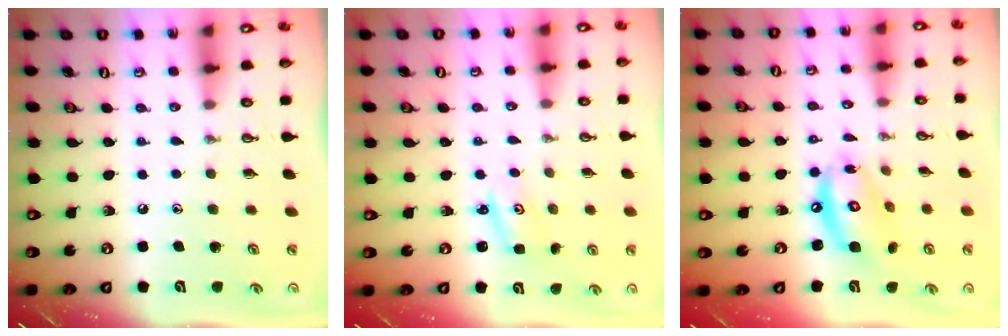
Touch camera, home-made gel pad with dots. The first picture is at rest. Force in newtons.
{"total": 2.1, "press": 2.1, "slide": 0.2}
{"total": 12.6, "press": 12.6, "slide": 1.1}